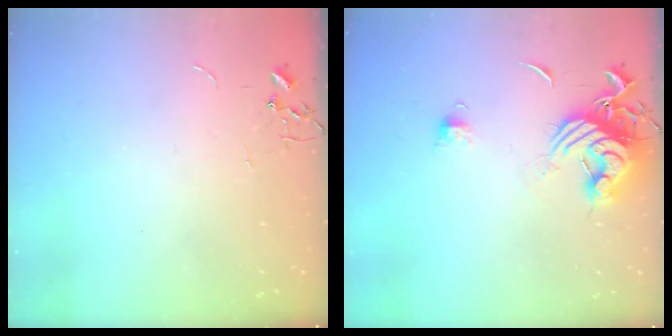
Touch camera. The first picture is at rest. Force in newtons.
{"total": 12.3, "press": 12.3, "slide": 1.3}